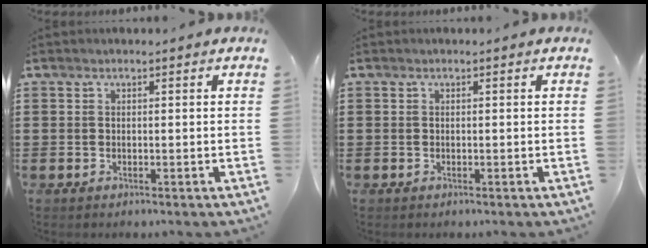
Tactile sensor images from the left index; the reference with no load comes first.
{"total": 0.0}